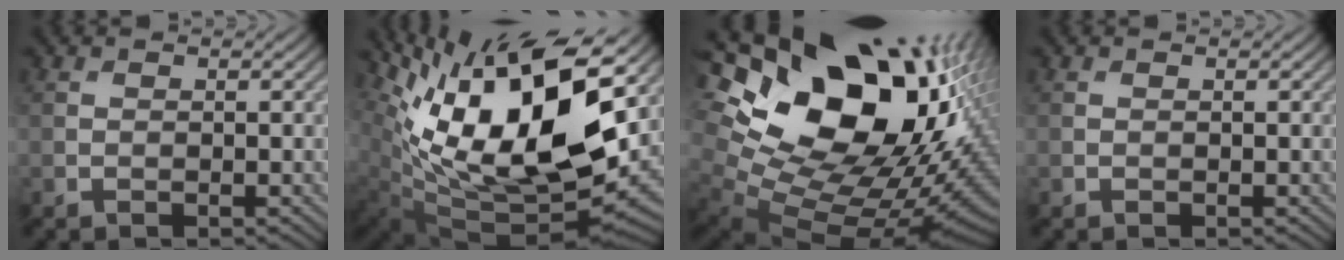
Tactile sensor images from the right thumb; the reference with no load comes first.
{"total": 19.1, "force": [6.2, 8.4, 16.0], "torque": [-0.290, 0.009, 0.114]}
{"total": 22.2, "force": [6.5, 14.7, 15.3], "torque": [-0.303, 0.017, 0.149]}
{"total": 0.0}